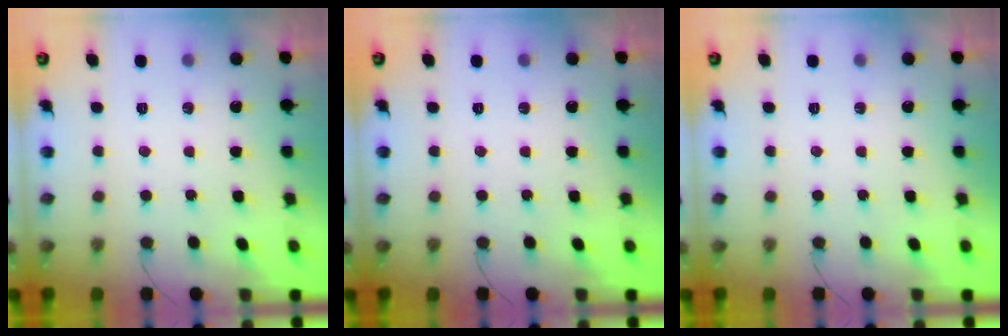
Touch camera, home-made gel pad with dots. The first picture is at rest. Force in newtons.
{"total": 0.0}
{"total": 0.0}